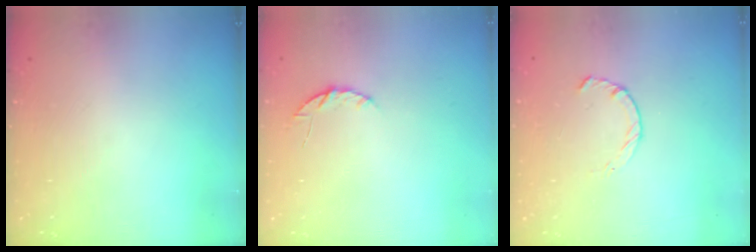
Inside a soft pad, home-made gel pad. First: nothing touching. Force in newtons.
{"total": 3.8, "press": 3.8, "slide": 0.5}
{"total": 2.2, "press": 2.2, "slide": 0.4}